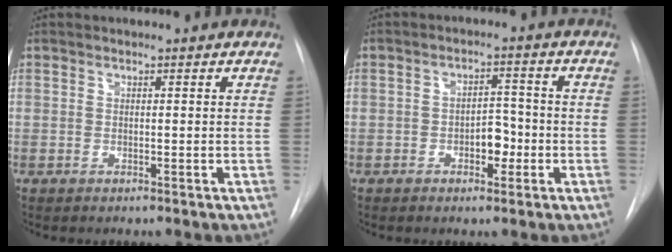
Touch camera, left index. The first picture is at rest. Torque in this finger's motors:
{"motor_torque": [0.13, 0.07, 0.07, 0.03]}